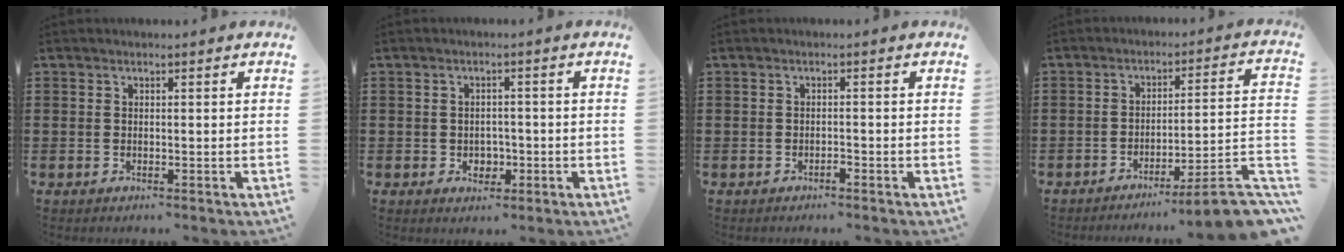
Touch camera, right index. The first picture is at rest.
{"total": 2.2, "force": [-0.7, 1.9, 0.8], "torque": [-0.014, 0.001, -0.017]}
{"total": 0.9, "force": [-0.9, 0.1, 0.4], "torque": [-0.011, -0.003, -0.017]}
{"total": 6.5, "force": [-4.7, -0.2, 4.5], "torque": [-0.072, -0.015, -0.092]}